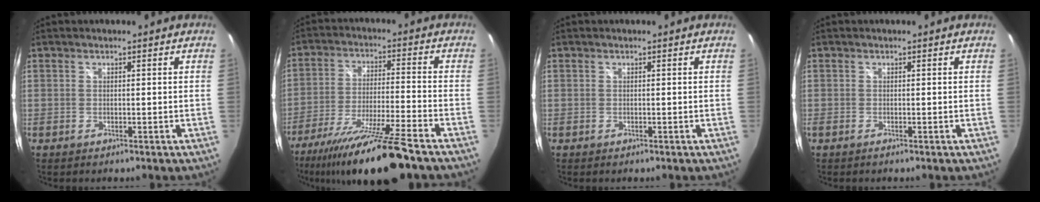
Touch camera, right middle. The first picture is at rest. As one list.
[{"total": 17.5, "force": [-14.2, -0.9, 10.3], "torque": [-0.201, -0.035, -0.238]}, {"total": 0.0}, {"total": 0.0}]